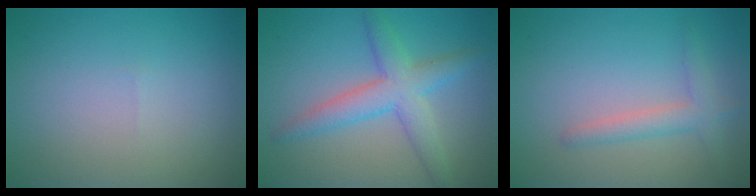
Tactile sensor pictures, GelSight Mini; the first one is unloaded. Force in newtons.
{"total": 4.7, "press": 4.7, "slide": 0.1}
{"total": 2.3, "press": 2.3, "slide": 0.1}